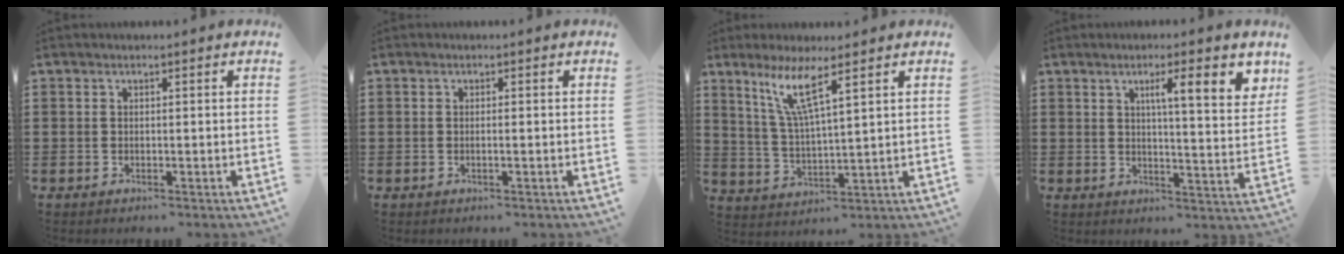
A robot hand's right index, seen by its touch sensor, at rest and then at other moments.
{"total": 0.6, "force": [-0.2, -0.1, 0.6], "torque": [-0.011, -0.003, -0.004]}
{"total": 7.2, "force": [4.1, 0.5, 5.9], "torque": [-0.134, -0.005, 0.068]}
{"total": 7.6, "force": [3.5, 1.1, 6.7], "torque": [-0.104, -0.009, 0.049]}